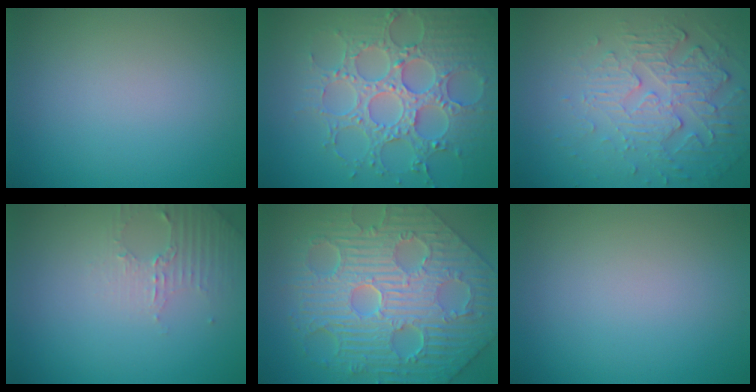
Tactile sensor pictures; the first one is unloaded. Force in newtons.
{"total": 7.2, "press": 5.9, "slide": 4.1}
{"total": 6.0, "press": 3.7, "slide": 4.8}
{"total": 2.2, "press": 2.1, "slide": 0.6}
{"total": 11.9, "press": 8.0, "slide": 8.8}
{"total": 0.0}